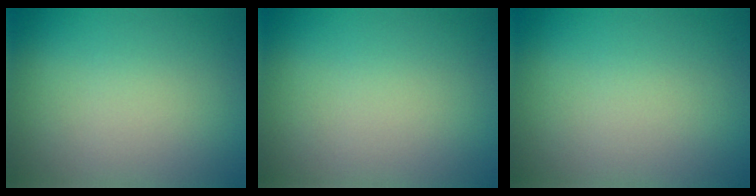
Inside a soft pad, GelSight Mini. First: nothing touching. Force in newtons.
{"total": 0.0}
{"total": 0.0}